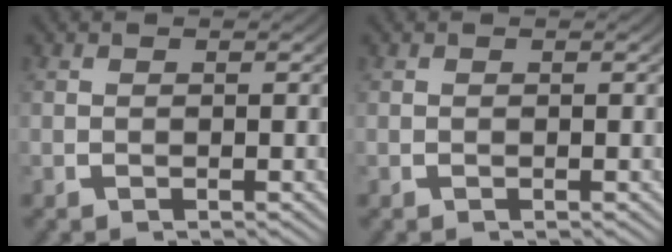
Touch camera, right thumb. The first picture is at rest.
{"total": 0.0}